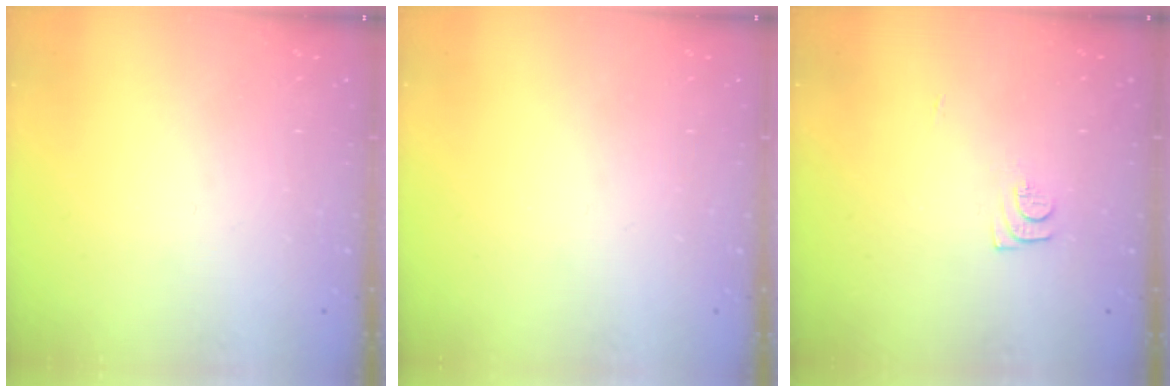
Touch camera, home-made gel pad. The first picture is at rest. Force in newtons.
{"total": 0.0}
{"total": 7.0, "press": 7.0, "slide": 0.6}